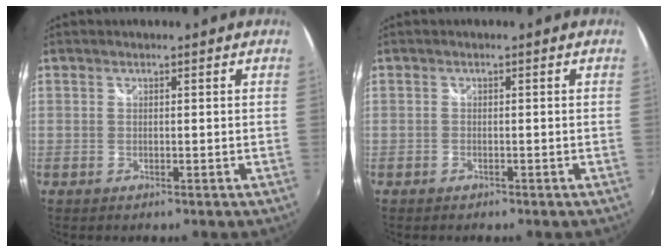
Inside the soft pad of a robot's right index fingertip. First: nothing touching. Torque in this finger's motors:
{"motor_torque": [0.01, 0.00, 0.04, 0.00]}